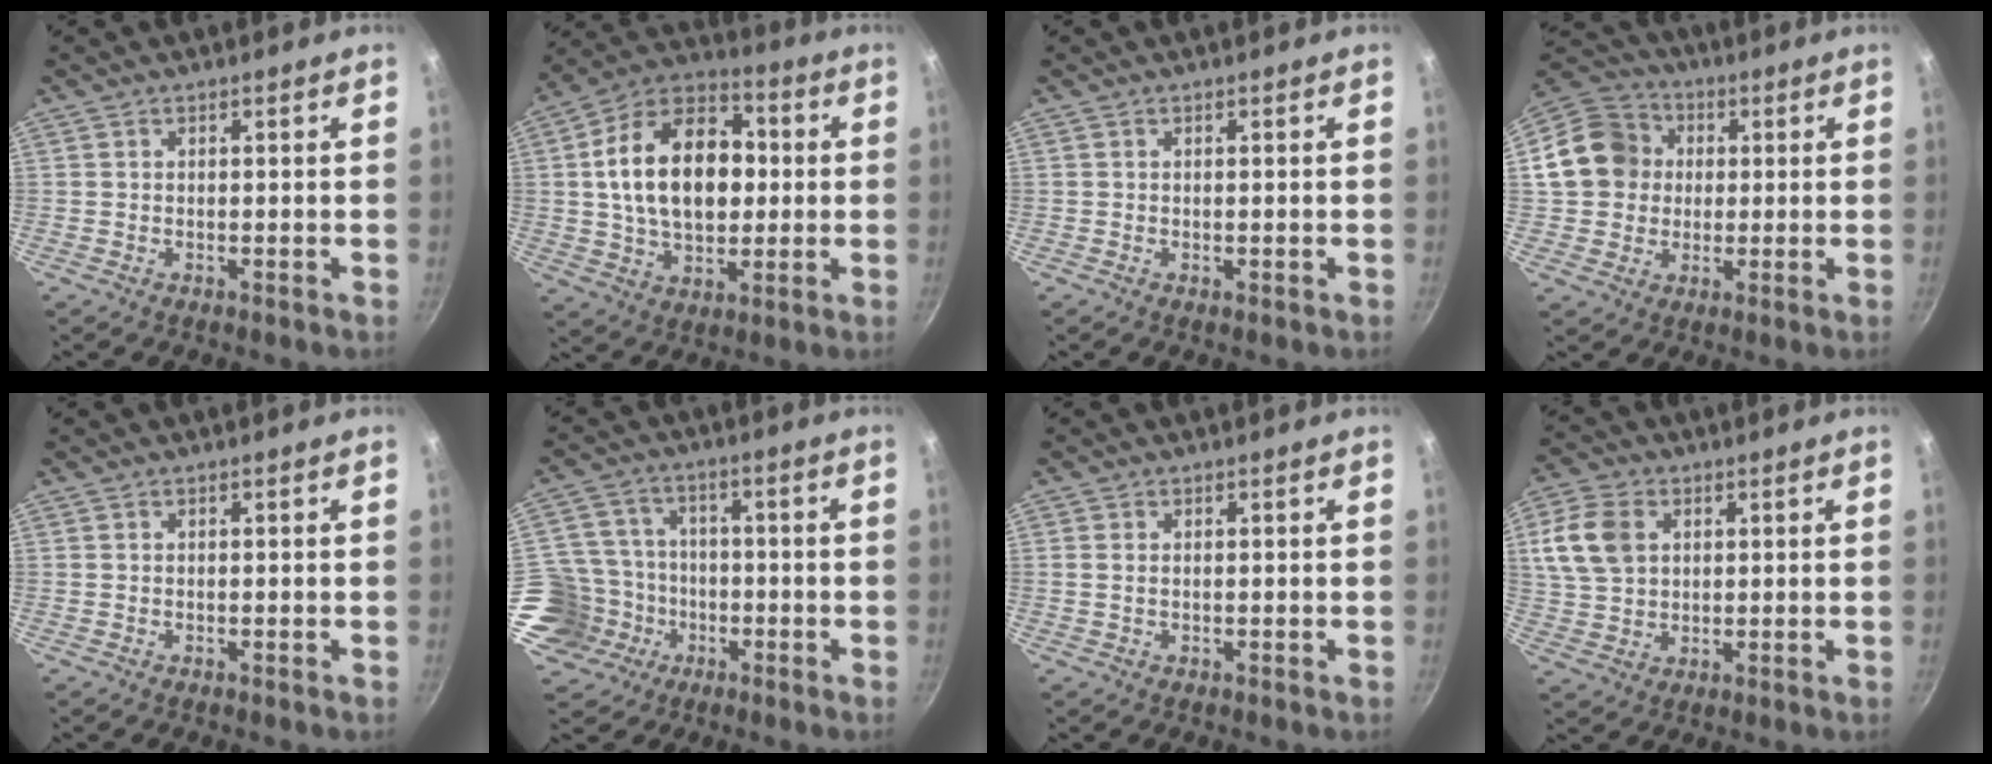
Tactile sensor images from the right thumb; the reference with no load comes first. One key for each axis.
{"total": 20.6, "fx": 1.7, "fy": 13.7, "fz": 15.4, "tx": -0.224, "ty": 0.025, "tz": 0.019}
{"total": 0.0}
{"total": 13.5, "fx": 1.4, "fy": 12.1, "fz": 5.9, "tx": -0.087, "ty": 0.030, "tz": 0.014}
{"total": 0.0}
{"total": 13.9, "fx": -5.1, "fy": 11.8, "fz": 5.3, "tx": -0.103, "ty": 0.046, "tz": -0.090}
{"total": 1.0, "fx": 0.1, "fy": 0.6, "fz": 0.8, "tx": -0.016, "ty": 0.001, "tz": 0.001}
{"total": 10.2, "fx": 2.8, "fy": 7.5, "fz": 6.3, "tx": -0.112, "ty": 0.000, "tz": 0.051}